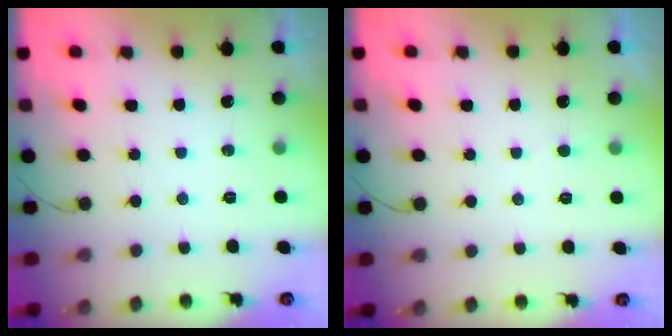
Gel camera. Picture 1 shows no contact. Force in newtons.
{"total": 2.1, "press": 2.1, "slide": 0.2}